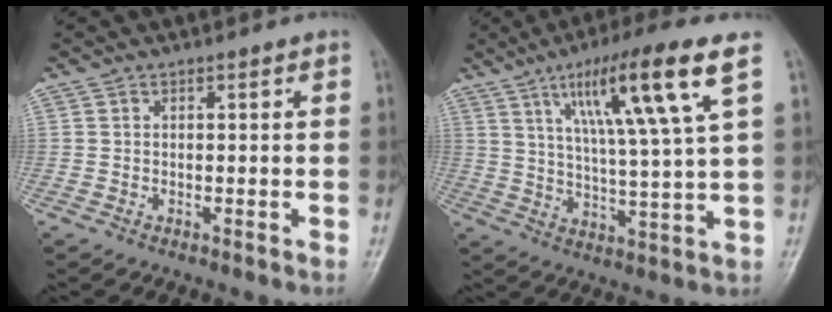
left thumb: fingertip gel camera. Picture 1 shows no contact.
{"total": 16.0, "force": [7.2, 1.0, 14.2], "torque": [-0.245, -0.021, 0.121]}